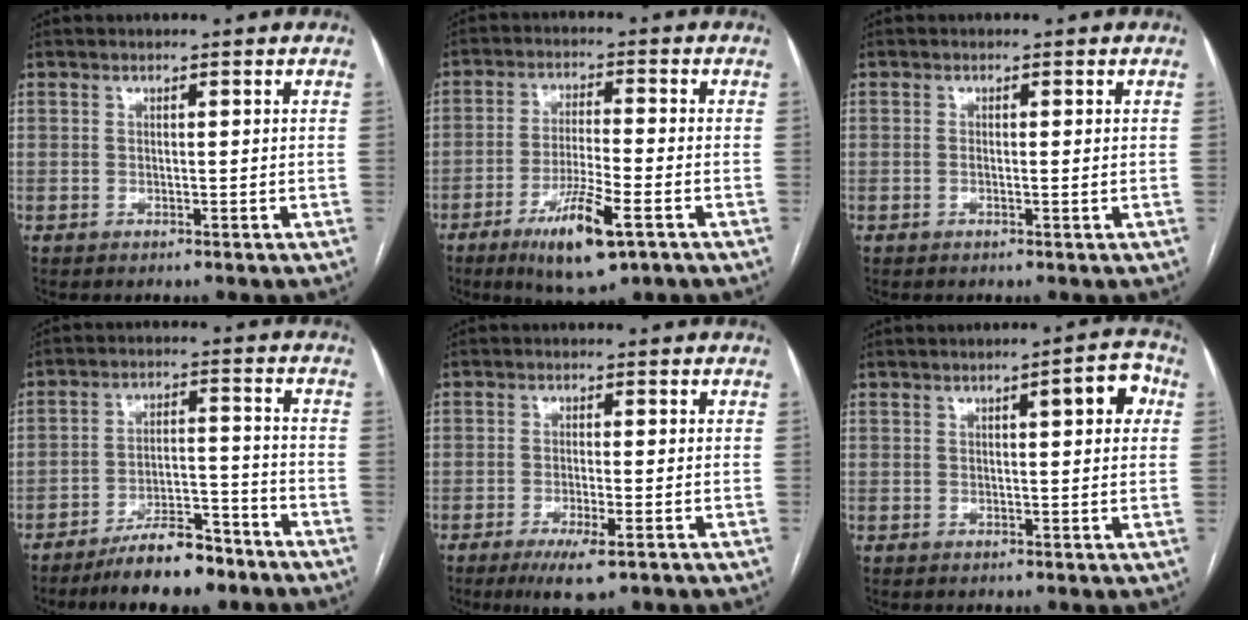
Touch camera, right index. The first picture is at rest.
{"total": 10.5, "force": [-5.5, 1.6, 8.9], "torque": [-0.163, -0.019, -0.090]}
{"total": 1.1, "force": [0.0, 0.3, 1.0], "torque": [-0.021, -0.002, 0.001]}
{"total": 9.7, "force": [-7.7, 2.8, 5.3], "torque": [-0.082, 0.009, -0.130]}
{"total": 5.4, "force": [-3.0, 0.7, 4.4], "torque": [-0.080, -0.013, -0.047]}
{"total": 5.1, "force": [1.5, 1.1, 4.7], "torque": [-0.060, 0.015, 0.016]}